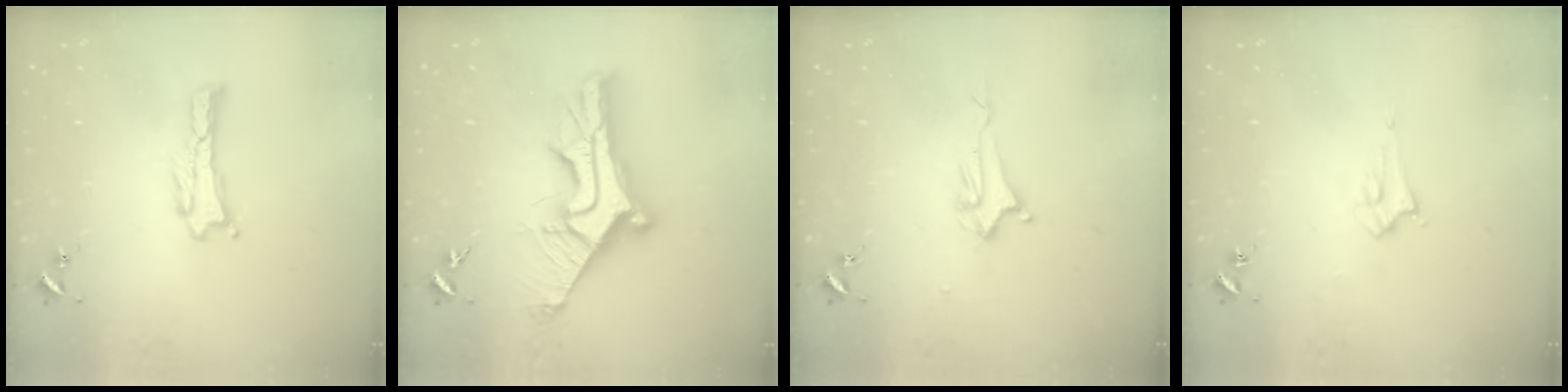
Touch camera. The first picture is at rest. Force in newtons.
{"total": 12.7, "press": 12.6, "slide": 1.1}
{"total": 2.2, "press": 2.2, "slide": 0.3}
{"total": 2.1, "press": 2.1, "slide": 0.2}